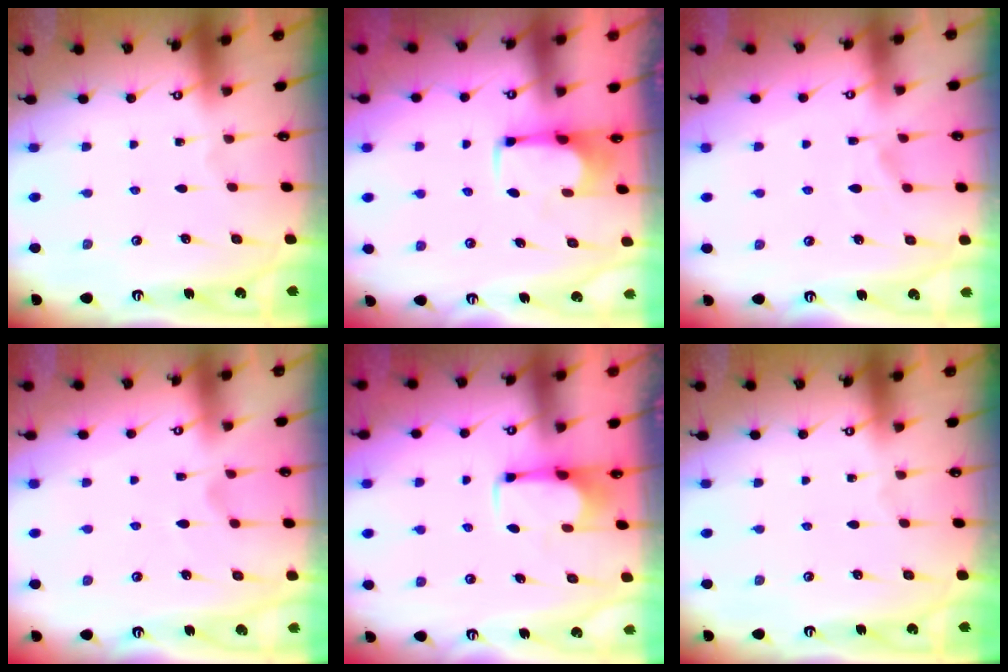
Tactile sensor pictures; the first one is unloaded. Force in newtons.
{"total": 2.5, "press": 2.4, "slide": 0.9}
{"total": 1.7, "press": 1.0, "slide": 1.3}
{"total": 1.1, "press": 0.2, "slide": 1.1}
{"total": 2.8, "press": 2.7, "slide": 0.7}
{"total": 0.0}